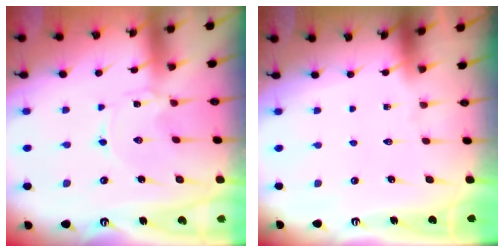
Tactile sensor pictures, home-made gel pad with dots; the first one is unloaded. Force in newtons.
{"total": 0.0}